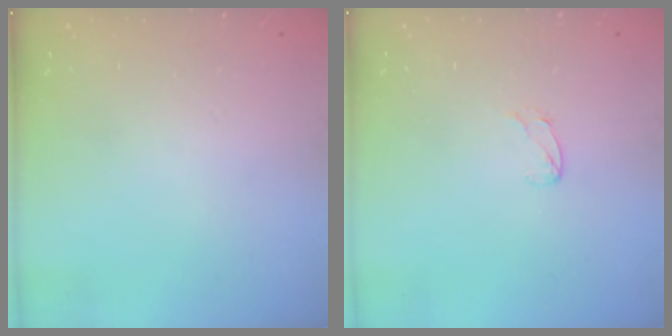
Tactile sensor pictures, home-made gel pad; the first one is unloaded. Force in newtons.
{"total": 3.6, "press": 3.6, "slide": 0.3}